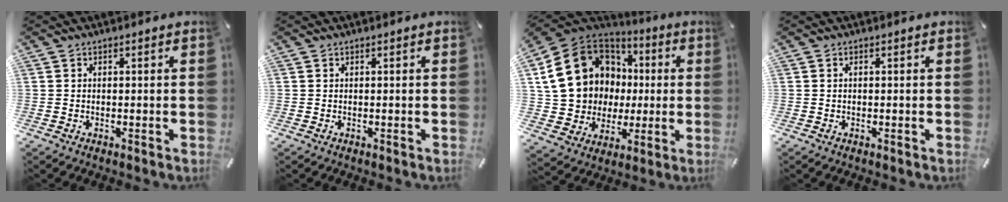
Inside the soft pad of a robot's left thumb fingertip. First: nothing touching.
{"total": 0.0}
{"total": 18.1, "force": [4.1, 16.1, 7.0], "torque": [-0.146, -0.026, 0.106]}
{"total": 0.5, "force": [0.0, 0.2, 0.5], "torque": [-0.010, 0.001, -0.001]}